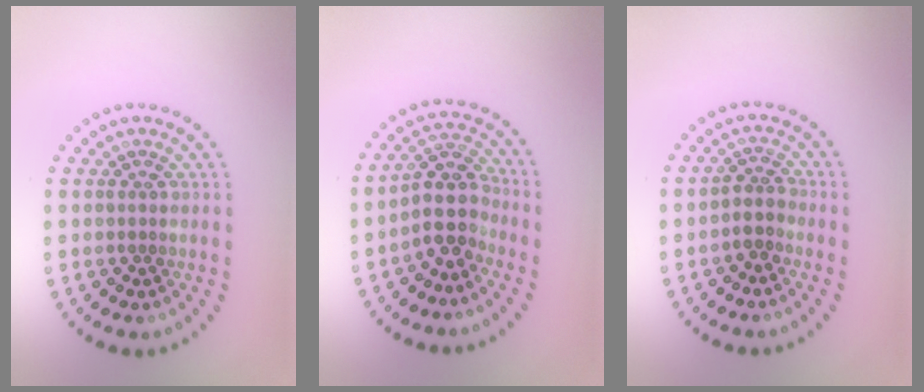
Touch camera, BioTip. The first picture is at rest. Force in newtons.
{"total": 3.8, "press": 3.1, "slide": 2.2}
{"total": 1.8, "press": 1.4, "slide": 1.1}